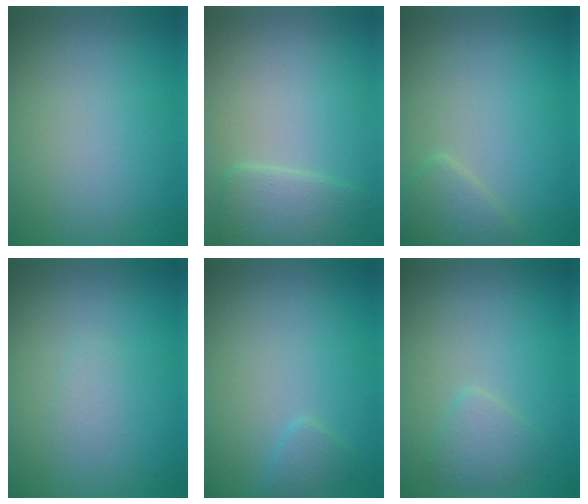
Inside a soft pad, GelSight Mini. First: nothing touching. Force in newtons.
{"total": 2.8, "press": 2.8, "slide": 0.2}
{"total": 1.9, "press": 1.9, "slide": 0.1}
{"total": 0.9, "press": 0.9, "slide": 0.1}
{"total": 1.2, "press": 1.2, "slide": 0.1}
{"total": 1.8, "press": 1.8, "slide": 0.1}